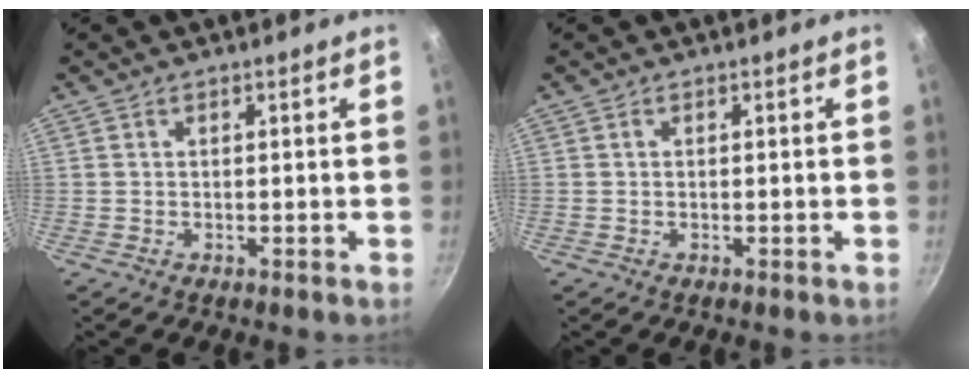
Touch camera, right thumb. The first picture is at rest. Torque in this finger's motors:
{"motor_torque": [-0.26, -0.04, 0.27, 0.02, -0.06]}